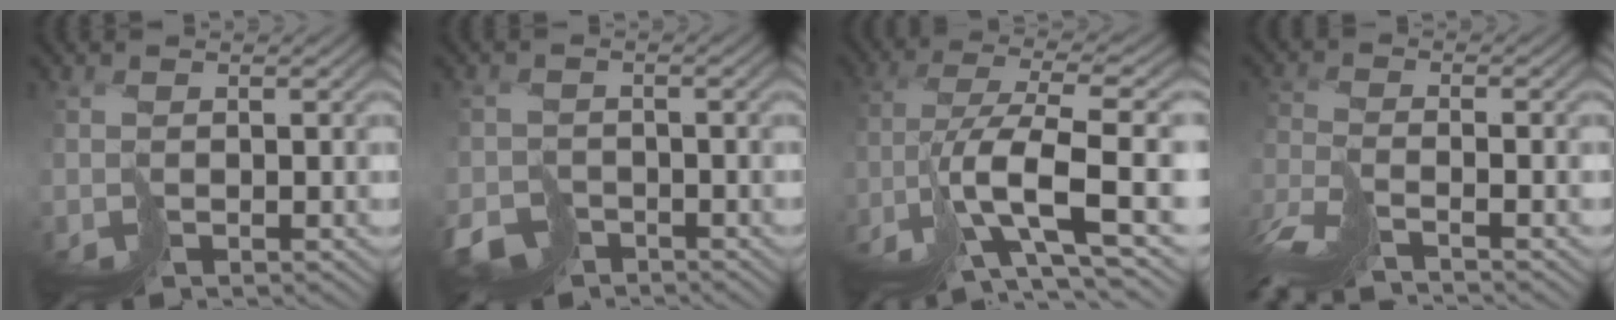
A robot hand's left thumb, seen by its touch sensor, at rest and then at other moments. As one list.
[{"total": 3.8, "force": [-3.2, 1.8, 0.4], "torque": [0.002, -0.016, -0.054]}, {"total": 11.8, "force": [-4.3, 2.8, 10.6], "torque": [-0.213, -0.008, -0.067]}, {"total": 6.5, "force": [-6.0, 0.1, 2.4], "torque": [-0.051, -0.005, -0.121]}]